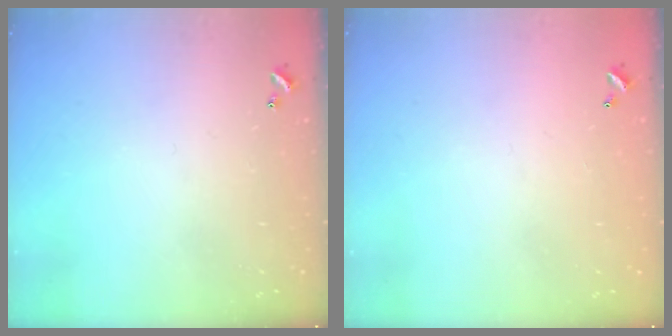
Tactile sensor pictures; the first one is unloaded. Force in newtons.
{"total": 2.9, "press": 2.9, "slide": 0.1}